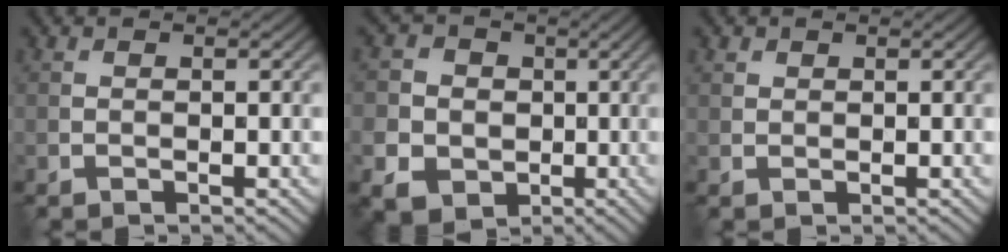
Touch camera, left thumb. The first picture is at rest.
{"total": 7.8, "force": [-0.6, 7.4, 2.3], "torque": [-0.087, 0.003, -0.032]}
{"total": 0.9, "force": [0.6, 0.6, 0.2], "torque": [-0.002, -0.001, 0.014]}